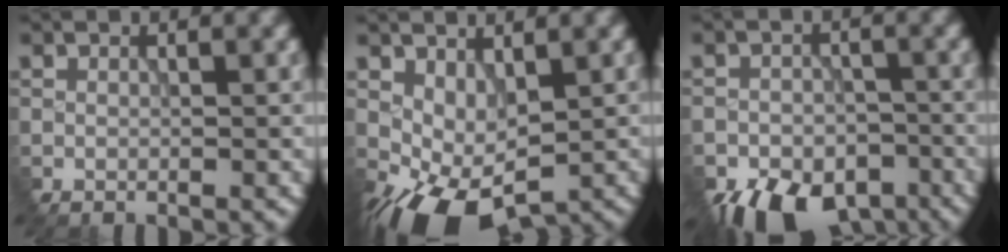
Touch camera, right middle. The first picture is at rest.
{"total": 6.1, "force": [-2.0, 3.4, 4.6], "torque": [-0.085, -0.017, -0.021]}
{"total": 9.9, "force": [-7.0, 5.4, 4.6], "torque": [-0.065, -0.038, -0.099]}